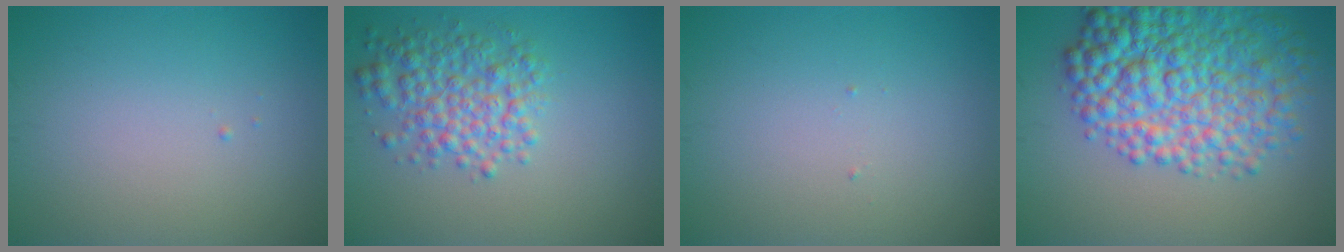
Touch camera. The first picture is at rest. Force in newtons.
{"total": 4.5, "press": 4.5, "slide": 0.1}
{"total": 0.0}
{"total": 9.9, "press": 9.9, "slide": 0.3}